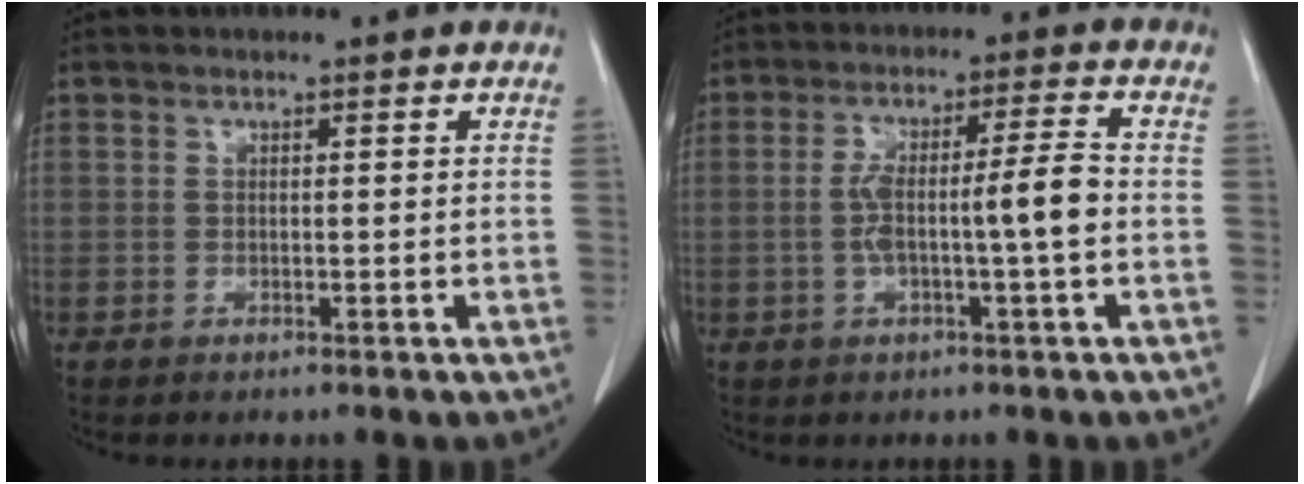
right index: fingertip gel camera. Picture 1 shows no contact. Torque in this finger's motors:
{"motor_torque": [0.95, -0.30, 0.29, 0.11]}